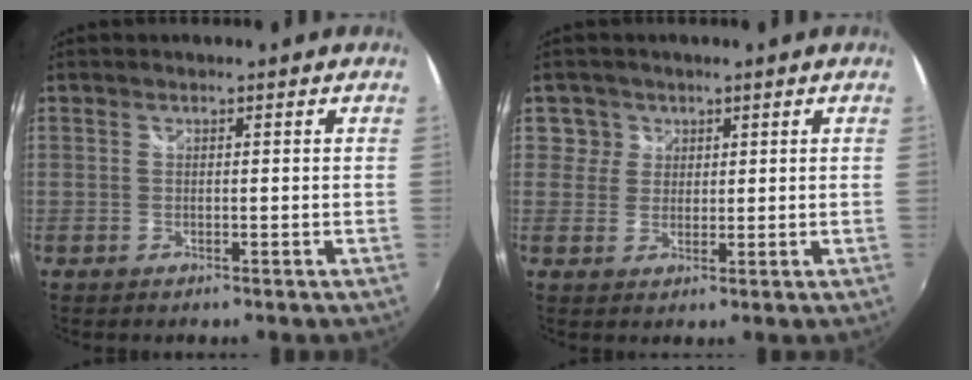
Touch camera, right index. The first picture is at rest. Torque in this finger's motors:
{"motor_torque": [-0.22, 0.15, -0.02, -0.01]}